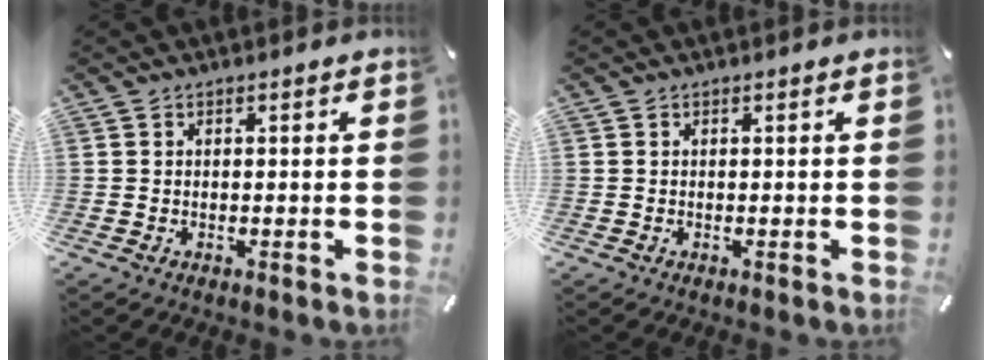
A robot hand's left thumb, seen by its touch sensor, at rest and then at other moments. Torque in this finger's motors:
{"motor_torque": [0.00, 0.00, 0.00, 0.00, 0.00]}